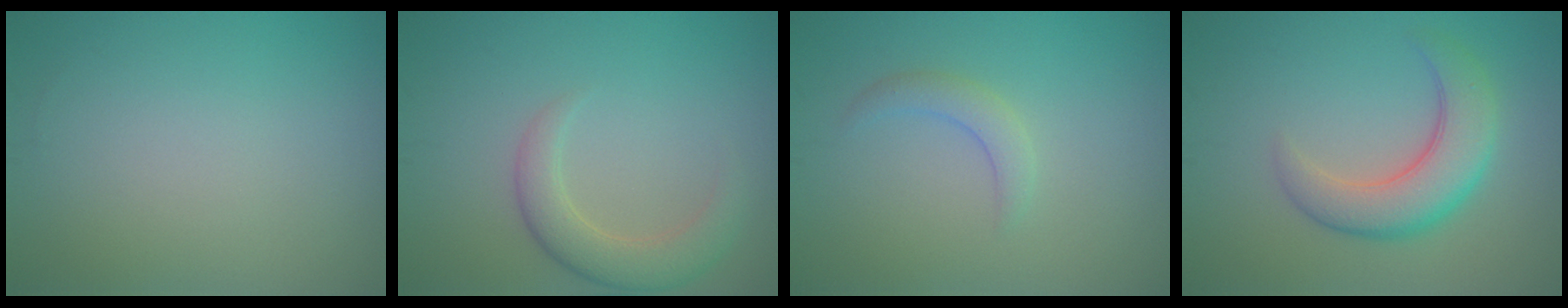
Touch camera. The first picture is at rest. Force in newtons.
{"total": 3.5, "press": 3.5, "slide": 0.4}
{"total": 1.9, "press": 1.9, "slide": 0.1}
{"total": 5.6, "press": 5.5, "slide": 0.4}